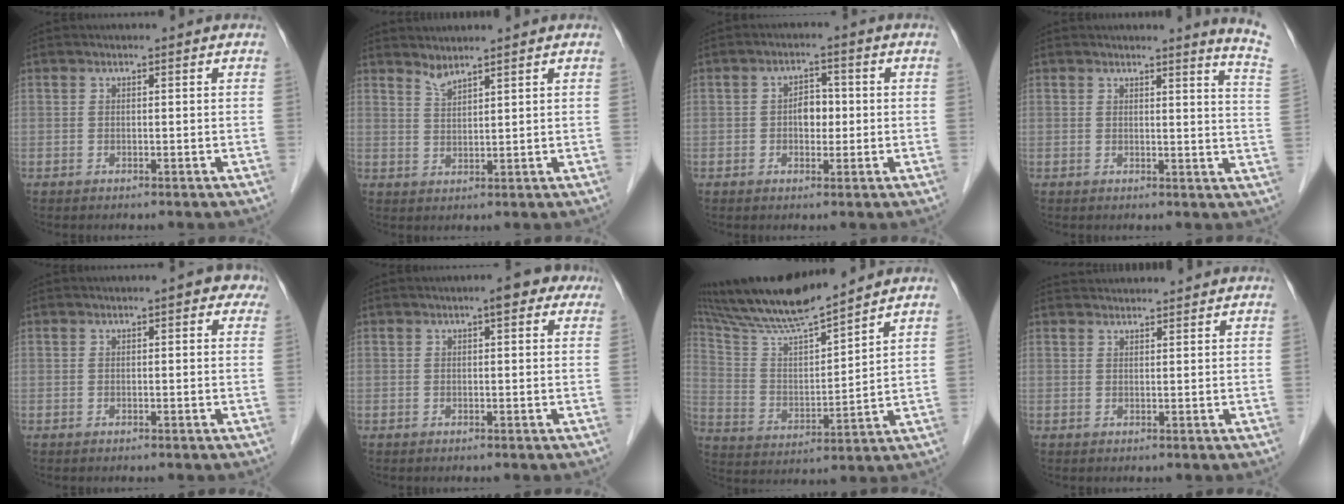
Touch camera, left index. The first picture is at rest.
{"total": 2.0, "force": [2.0, -0.1, 0.6], "torque": [-0.011, -0.005, 0.041]}
{"total": 3.4, "force": [-0.3, 2.2, 2.6], "torque": [-0.041, 0.011, -0.006]}
{"total": 6.4, "force": [5.8, -1.6, 2.0], "torque": [-0.025, -0.072, 0.039]}
{"total": 2.4, "force": [1.0, 1.2, 1.9], "torque": [-0.012, 0.016, 0.004]}
{"total": 3.6, "force": [1.9, 1.3, 2.7], "torque": [-0.031, 0.016, 0.019]}
{"total": 14.5, "force": [13.0, 0.2, 6.3], "torque": [-0.123, 0.010, 0.242]}
{"total": 4.5, "force": [4.4, 0.2, 0.6], "torque": [-0.011, 0.034, 0.065]}